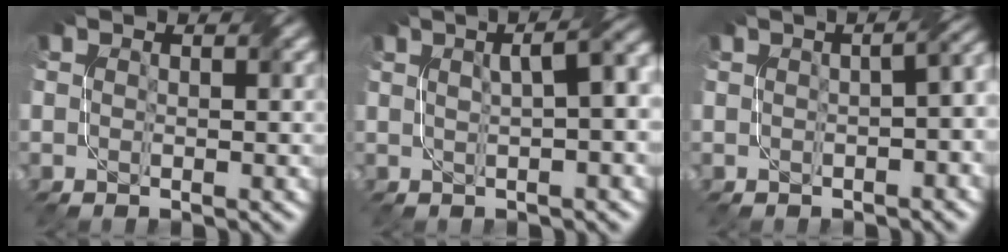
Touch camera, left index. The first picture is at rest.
{"total": 5.8, "force": [1.4, 1.9, 5.2], "torque": [-0.036, 0.030, 0.019]}
{"total": 6.6, "force": [0.2, 3.3, 5.7], "torque": [-0.026, 0.018, -0.002]}